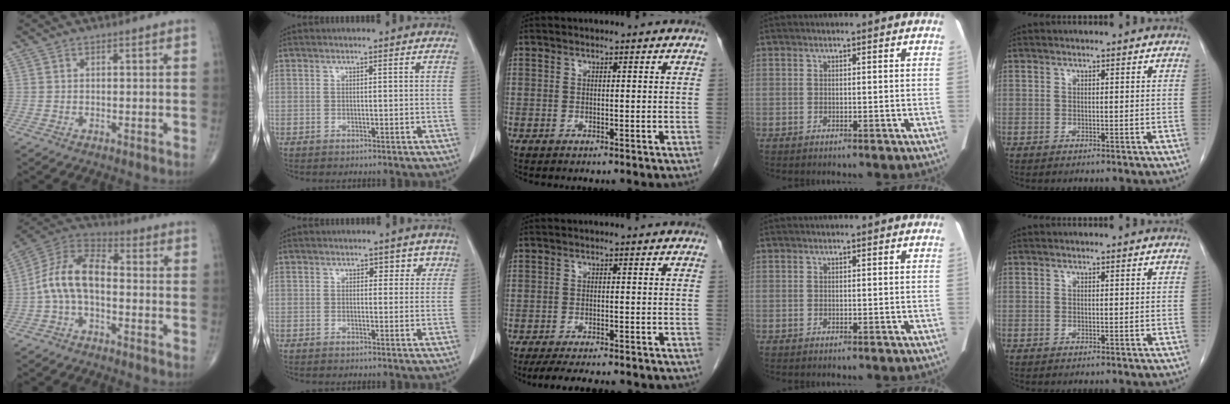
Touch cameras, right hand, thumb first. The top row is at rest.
{"thumb": {"total": 11.2, "force": [-1.7, 6.3, 9.1], "torque": [-0.168, 0.041, -0.044]}, "index": {"total": 2.7, "force": [1.4, 1.9, 1.2], "torque": [0.005, 0.005, 0.012]}, "middle": {"total": 13.1, "force": [-11.3, 3.0, 6.0], "torque": [-0.091, -0.012, -0.143]}}